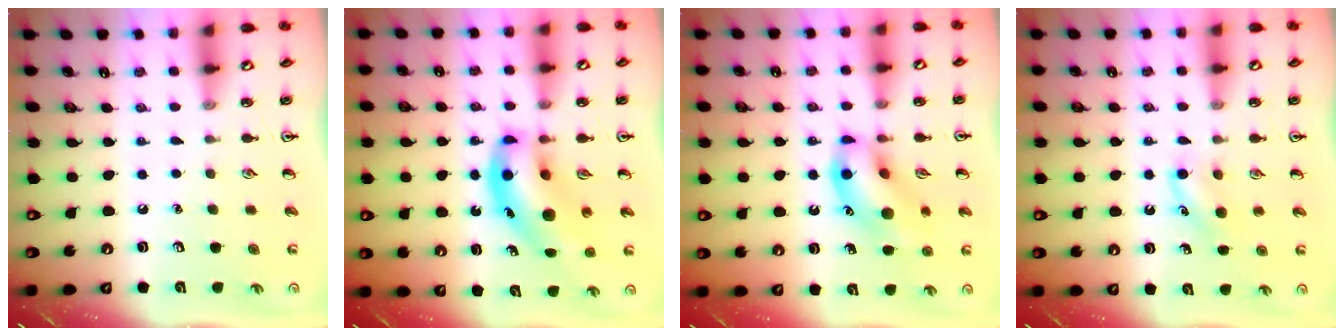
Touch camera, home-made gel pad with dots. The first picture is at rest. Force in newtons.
{"total": 13.6, "press": 13.2, "slide": 3.6}
{"total": 12.6, "press": 12.4, "slide": 2.1}
{"total": 5.9, "press": 5.6, "slide": 1.9}